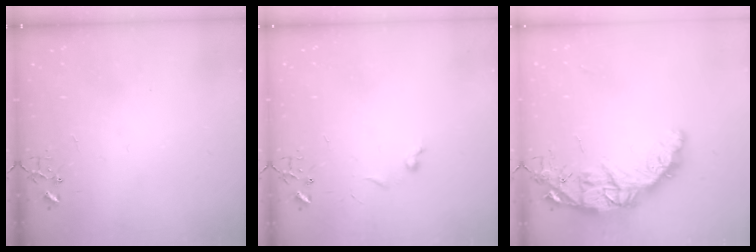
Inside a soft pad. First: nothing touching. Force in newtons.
{"total": 4.4, "press": 4.3, "slide": 0.6}
{"total": 15.2, "press": 15.2, "slide": 1.2}